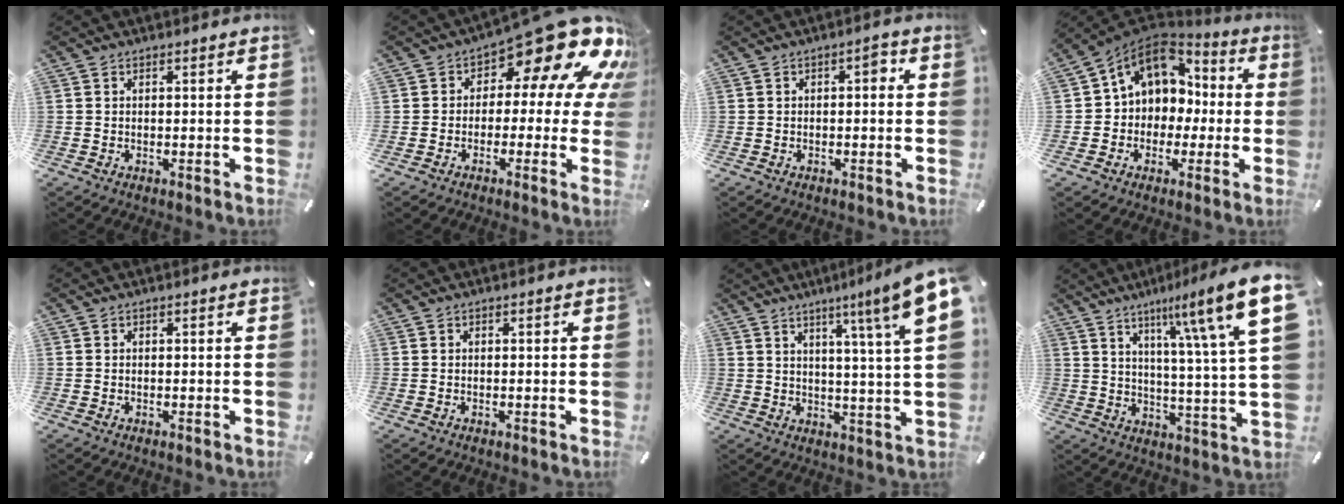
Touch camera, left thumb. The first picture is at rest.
{"total": 17.5, "force": [9.9, 8.4, 11.7], "torque": [-0.162, -0.073, 0.164]}
{"total": 2.5, "force": [-0.1, 1.1, 2.2], "torque": [-0.030, 0.006, -0.009]}
{"total": 11.4, "force": [3.3, 10.0, 4.4], "torque": [-0.082, -0.013, 0.070]}
{"total": 0.0}
{"total": 0.0}
{"total": 12.8, "force": [6.7, 0.1, 10.9], "torque": [-0.169, -0.045, 0.098]}
{"total": 19.0, "force": [9.7, 3.1, 16.0], "torque": [-0.236, -0.054, 0.140]}